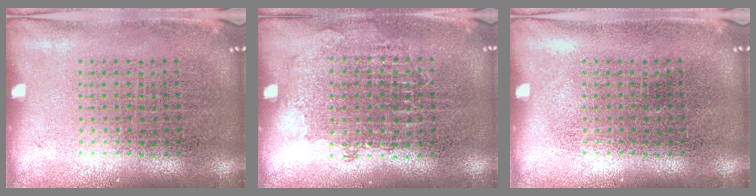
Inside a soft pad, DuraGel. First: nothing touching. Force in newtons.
{"total": 0.8, "press": 0.8, "slide": 0.3}
{"total": 0.0}